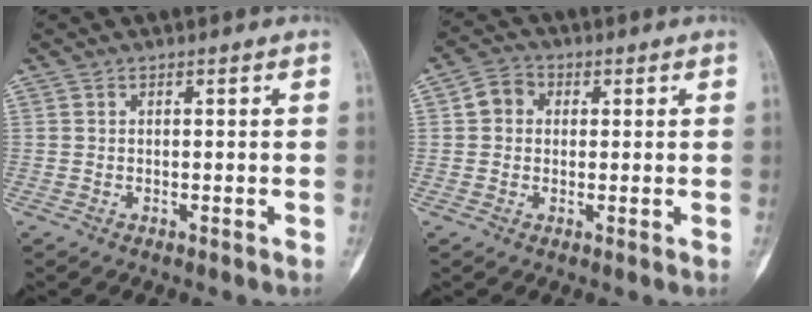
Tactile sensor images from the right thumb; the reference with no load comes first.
{"total": 4.4, "force": [0.7, 3.8, 2.0], "torque": [-0.018, 0.011, 0.004]}